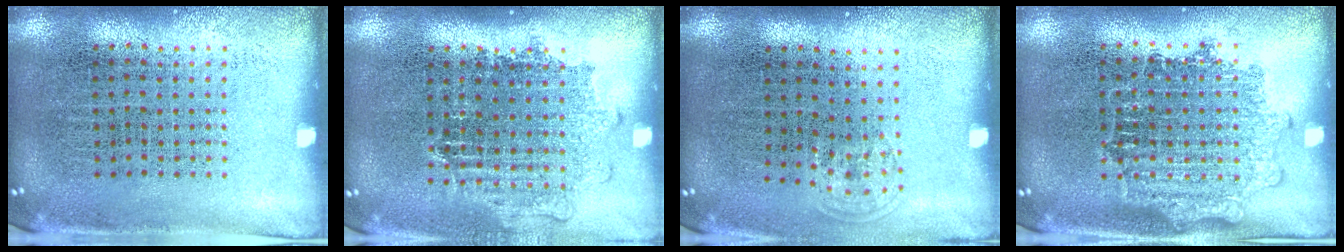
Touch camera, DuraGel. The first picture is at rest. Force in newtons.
{"total": 1.0, "press": 1.0, "slide": 0.4}
{"total": 0.7, "press": 0.6, "slide": 0.4}
{"total": 1.2, "press": 1.2, "slide": 0.2}